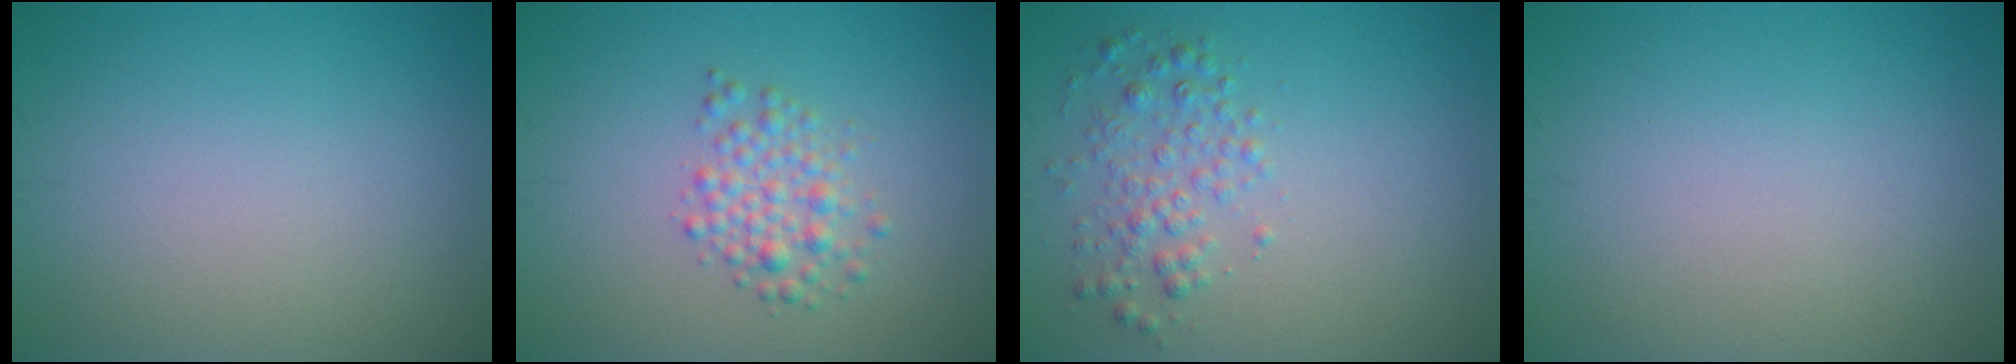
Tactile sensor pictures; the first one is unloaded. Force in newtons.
{"total": 2.6, "press": 2.5, "slide": 0.0}
{"total": 2.4, "press": 2.4, "slide": 0.1}
{"total": 0.0}